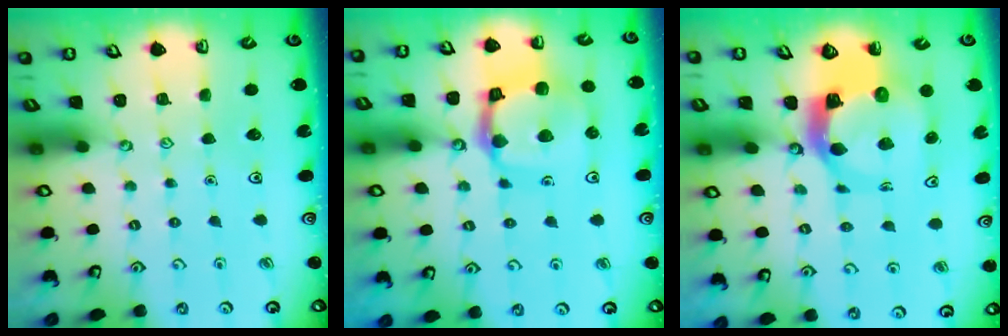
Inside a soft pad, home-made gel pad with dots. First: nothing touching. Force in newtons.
{"total": 14.9, "press": 14.8, "slide": 1.6}
{"total": 8.2, "press": 8.2, "slide": 1.1}